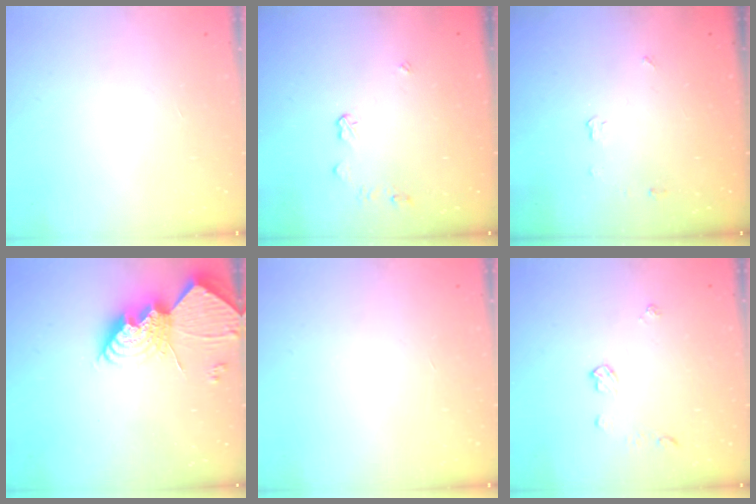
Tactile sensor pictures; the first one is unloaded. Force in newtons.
{"total": 4.9, "press": 4.9, "slide": 0.2}
{"total": 3.4, "press": 3.4, "slide": 0.5}
{"total": 14.2, "press": 14.2, "slide": 0.9}
{"total": 0.0}
{"total": 6.9, "press": 6.8, "slide": 0.8}